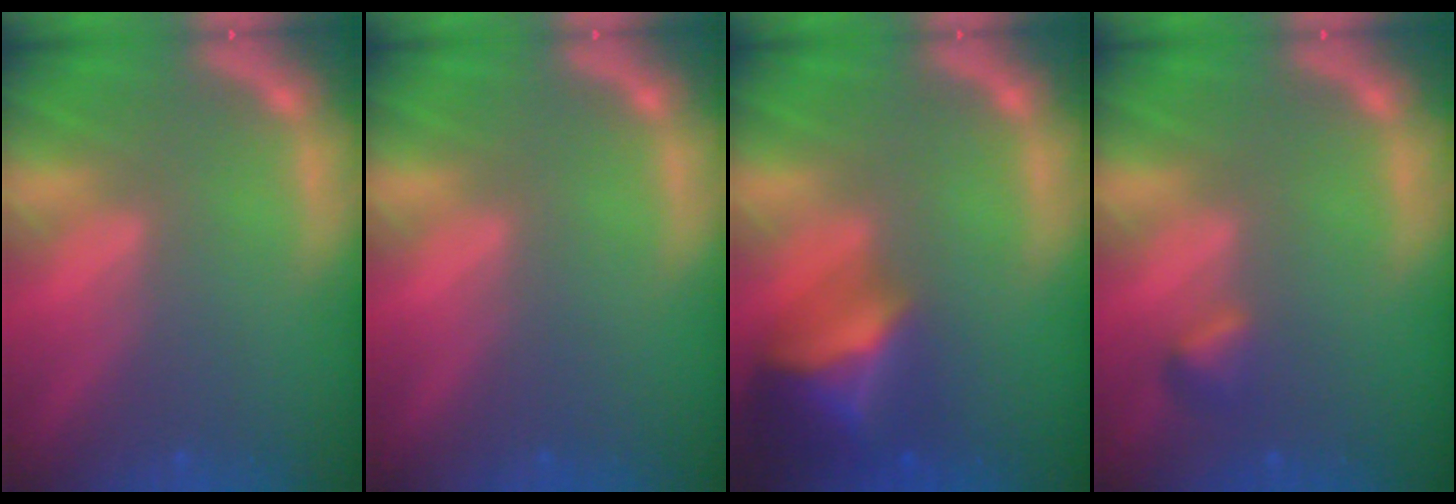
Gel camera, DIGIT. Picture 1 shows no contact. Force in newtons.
{"total": 0.0}
{"total": 7.5}
{"total": 1.4}